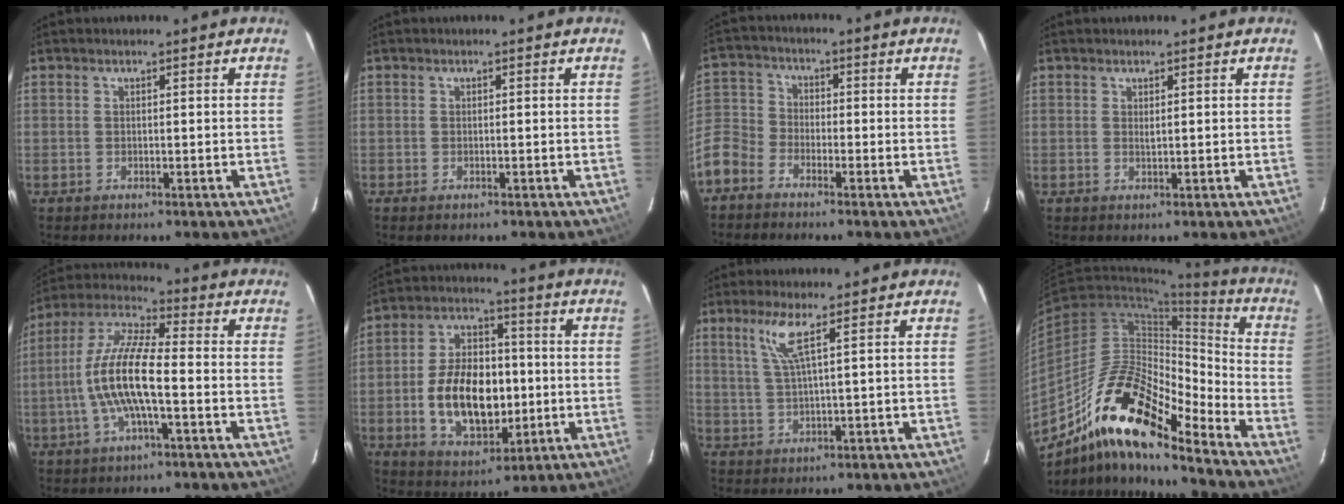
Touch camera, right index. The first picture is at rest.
{"total": 0.6, "force": [-0.4, 0.4, 0.2], "torque": [-0.004, -0.003, -0.008]}
{"total": 7.8, "force": [-5.0, 5.4, 2.6], "torque": [-0.062, 0.017, -0.119]}
{"total": 0.8, "force": [0.4, 0.3, 0.6], "torque": [-0.011, 0.001, 0.007]}
{"total": 13.0, "force": [-2.7, 2.9, 12.4], "torque": [-0.252, 0.004, -0.058]}
{"total": 16.0, "force": [-2.3, 9.6, 12.5], "torque": [-0.245, 0.016, -0.025]}
{"total": 4.9, "force": [2.6, -0.4, 4.2], "torque": [-0.086, -0.003, 0.058]}
{"total": 19.4, "force": [-13.7, 4.7, 12.9], "torque": [-0.214, 0.001, -0.260]}